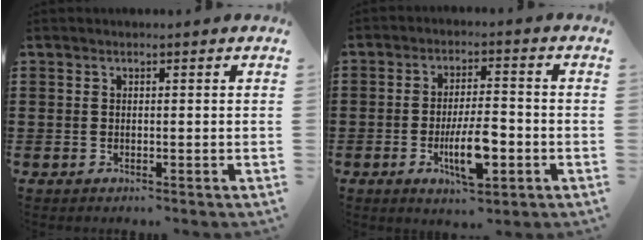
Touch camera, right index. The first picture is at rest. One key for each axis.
{"total": 8.1, "fx": -2.7, "fy": 2.6, "fz": 7.2, "tx": -0.142, "ty": -0.010, "tz": -0.047}